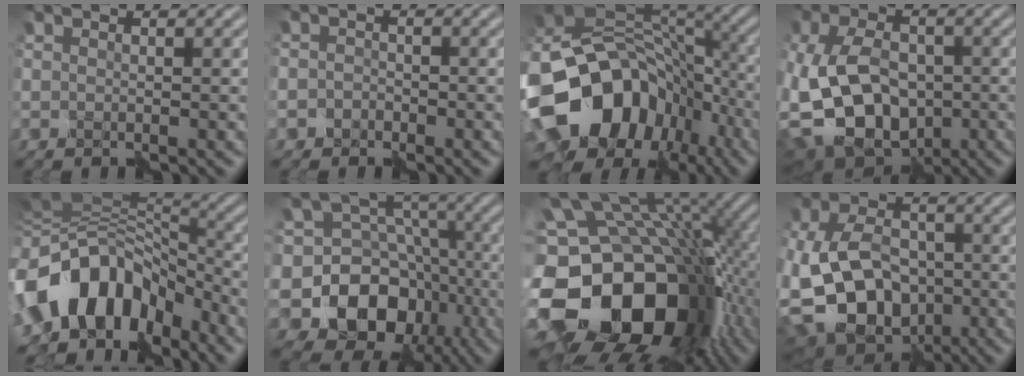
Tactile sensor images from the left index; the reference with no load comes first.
{"total": 1.1, "force": [-0.6, 1.0, 0.1], "torque": [0.016, 0.006, -0.015]}
{"total": 18.2, "force": [-7.4, 14.2, 8.5], "torque": [-0.175, 0.002, -0.127]}
{"total": 14.1, "force": [-2.9, 10.3, 9.2], "torque": [-0.195, -0.021, -0.044]}
{"total": 11.8, "force": [-4.3, 8.4, 7.0], "torque": [-0.122, 0.017, -0.089]}
{"total": 13.8, "force": [-4.7, 11.9, 5.3], "torque": [-0.080, 0.011, -0.098]}
{"total": 19.8, "force": [-4.8, 14.1, 13.0], "torque": [-0.280, -0.016, -0.084]}
{"total": 15.2, "force": [-4.4, 11.4, 9.1], "torque": [-0.192, -0.029, -0.080]}